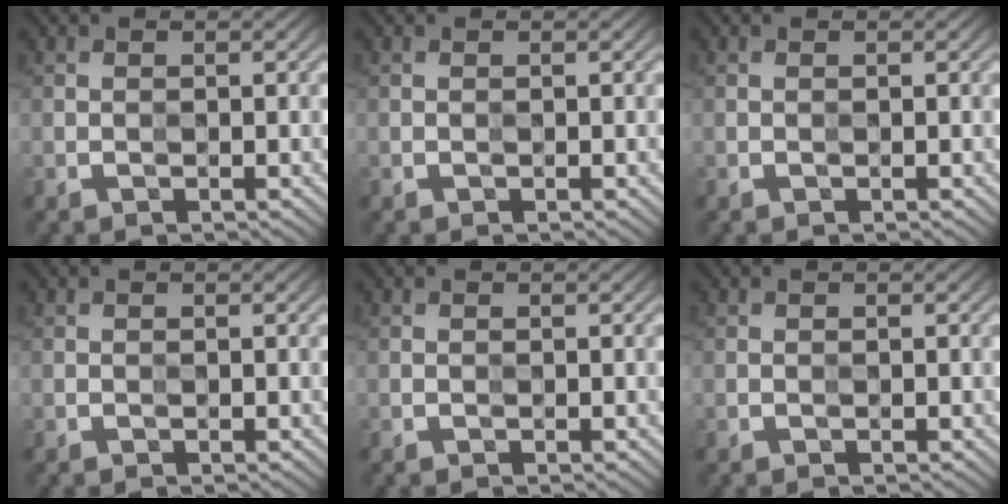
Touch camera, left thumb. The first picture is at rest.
{"total": 0.0}
{"total": 0.0}
{"total": 0.0}
{"total": 0.0}
{"total": 0.0}